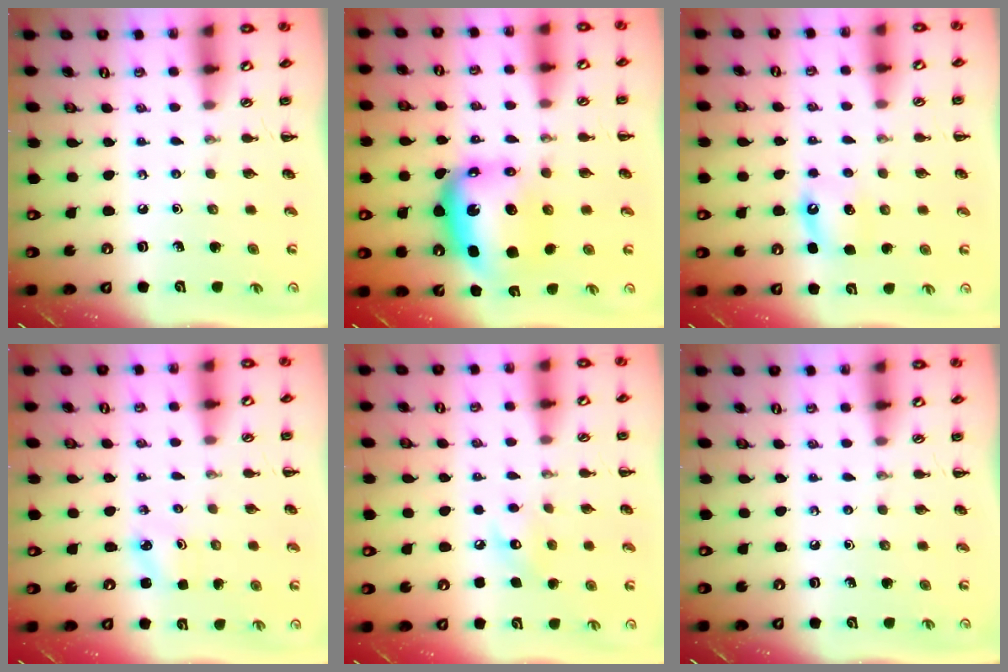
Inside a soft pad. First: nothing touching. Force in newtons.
{"total": 9.5, "press": 8.9, "slide": 3.2}
{"total": 4.9, "press": 4.6, "slide": 1.6}
{"total": 1.9, "press": 1.8, "slide": 0.4}
{"total": 7.3, "press": 7.2, "slide": 1.5}
{"total": 0.0}